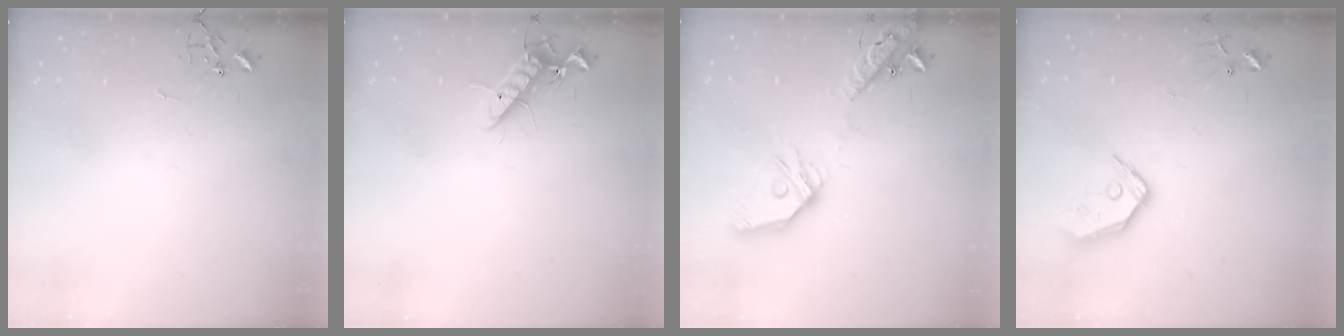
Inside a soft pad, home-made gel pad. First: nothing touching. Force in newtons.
{"total": 12.1, "press": 11.9, "slide": 2.0}
{"total": 18.2, "press": 18.0, "slide": 3.2}
{"total": 12.4, "press": 12.2, "slide": 2.1}